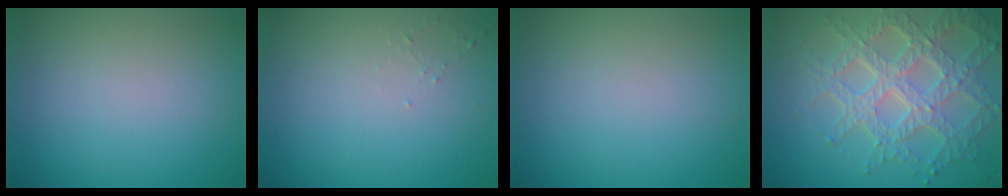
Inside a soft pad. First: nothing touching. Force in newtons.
{"total": 0.7, "press": 0.6, "slide": 0.2}
{"total": 0.0}
{"total": 8.0, "press": 5.8, "slide": 5.5}